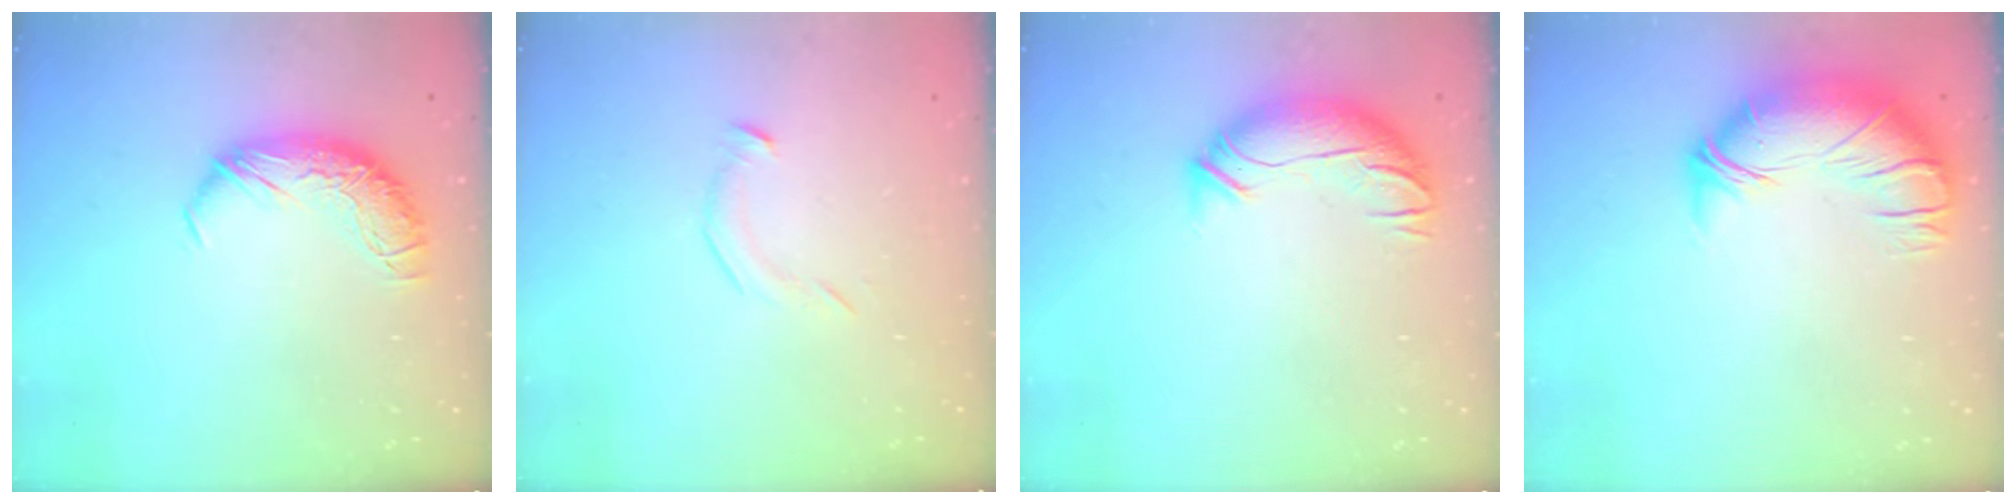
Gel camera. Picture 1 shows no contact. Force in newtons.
{"total": 6.0, "press": 6.0, "slide": 0.5}
{"total": 3.6, "press": 2.5, "slide": 2.7}
{"total": 2.6, "press": 0.3, "slide": 2.6}